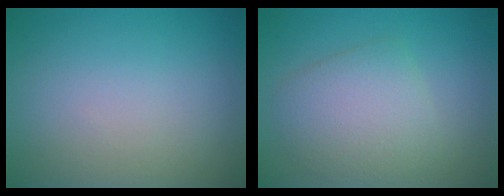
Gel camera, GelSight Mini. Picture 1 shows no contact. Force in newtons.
{"total": 4.4, "press": 4.4, "slide": 0.3}